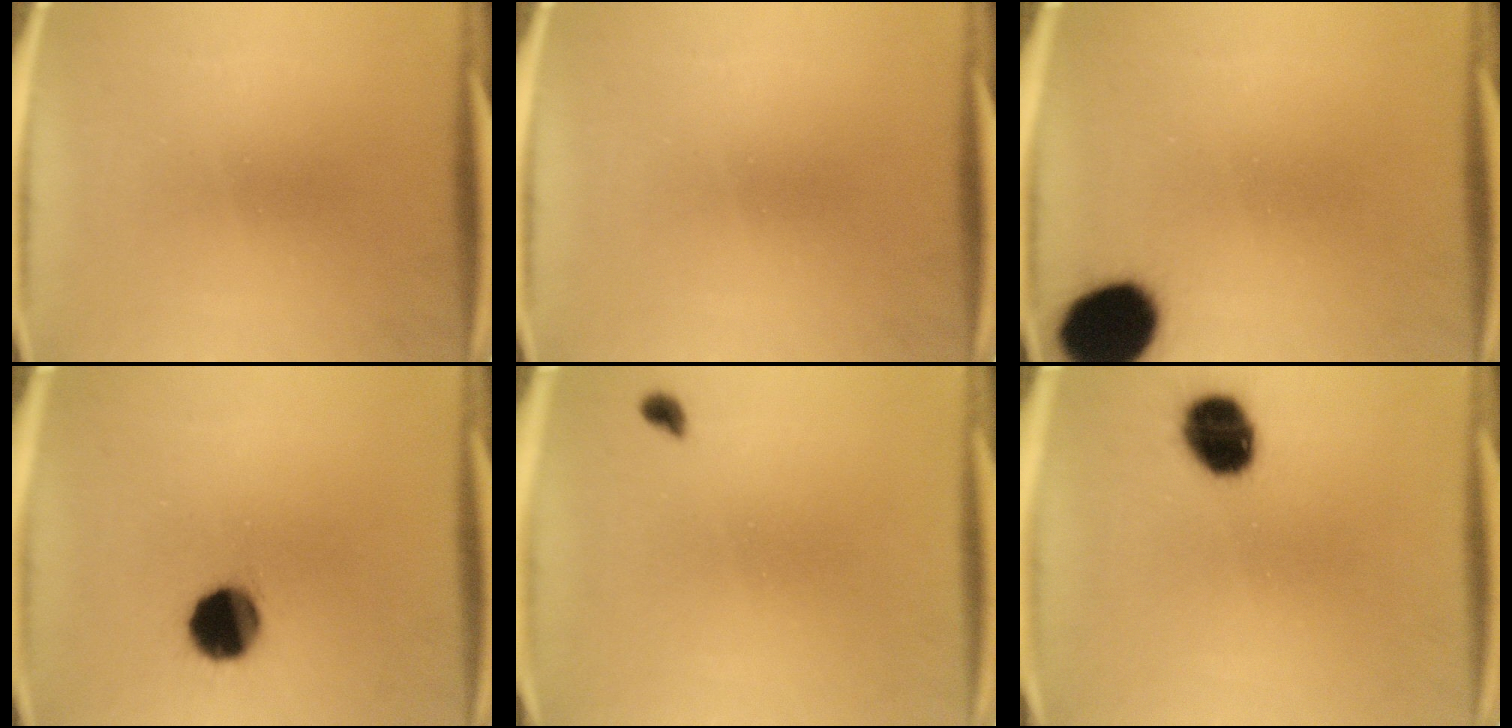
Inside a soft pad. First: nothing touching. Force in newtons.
{"total": 0.0}
{"total": 15.0}
{"total": 11.2}
{"total": 1.4}
{"total": 11.1}